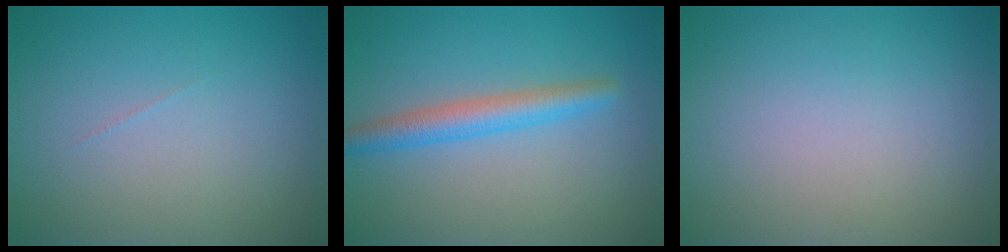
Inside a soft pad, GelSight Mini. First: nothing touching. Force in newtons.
{"total": 3.0, "press": 3.0, "slide": 0.1}
{"total": 0.0}